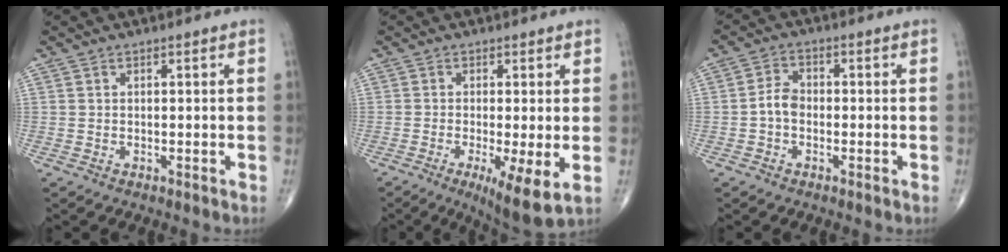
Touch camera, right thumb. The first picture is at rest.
{"total": 8.4, "force": [-2.2, 1.7, 8.0], "torque": [-0.132, -0.025, -0.036]}
{"total": 3.7, "force": [-0.9, 2.6, 2.4], "torque": [-0.038, 0.014, -0.026]}